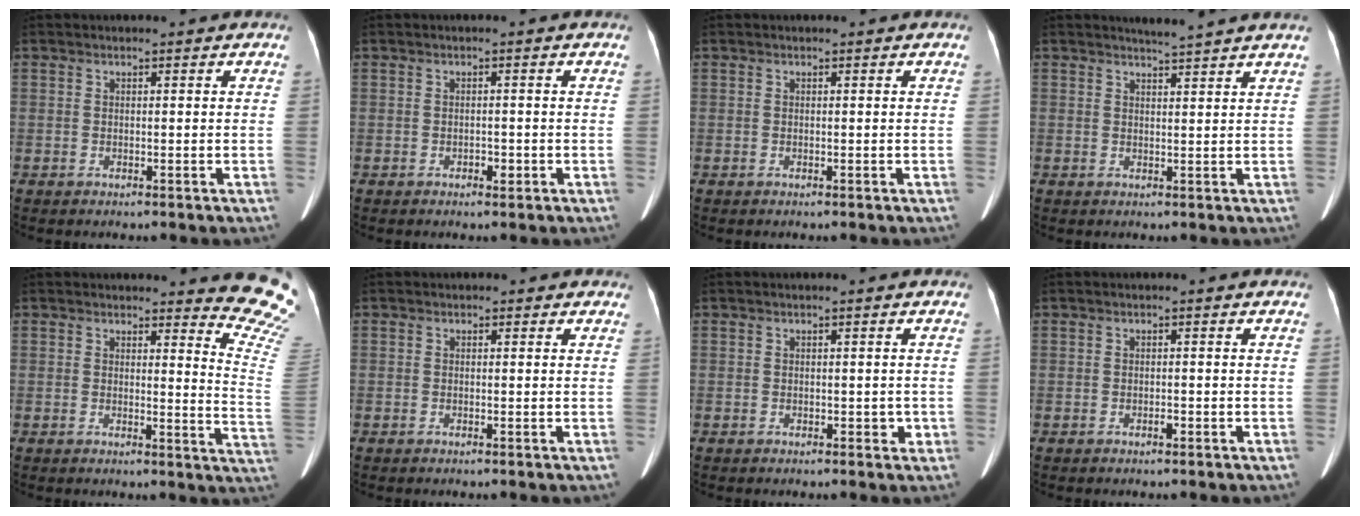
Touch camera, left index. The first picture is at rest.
{"total": 1.2, "force": [-0.8, 0.7, 0.7], "torque": [-0.011, -0.003, -0.011]}
{"total": 0.0}
{"total": 2.8, "force": [2.7, -0.6, 0.4], "torque": [-0.005, 0.005, 0.038]}
{"total": 10.3, "force": [10.0, -0.2, 2.6], "torque": [-0.004, -0.122, 0.076]}
{"total": 1.0, "force": [0.4, 0.9, 0.0], "torque": [0.007, 0.002, -0.002]}
{"total": 0.8, "force": [-0.5, 0.5, 0.4], "torque": [-0.006, -0.003, -0.008]}
{"total": 0.7, "force": [-0.6, 0.2, 0.3], "torque": [-0.008, -0.004, -0.009]}